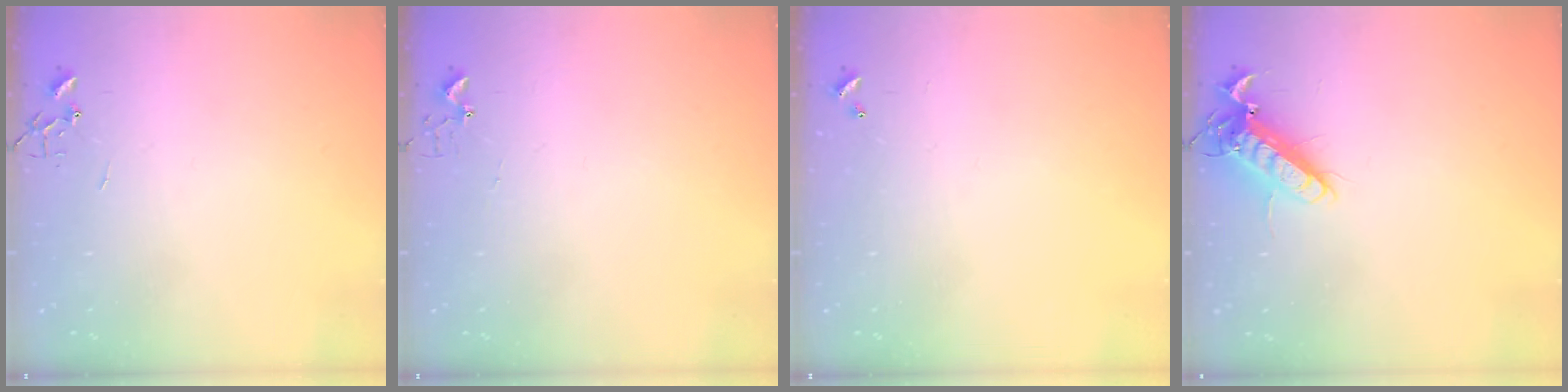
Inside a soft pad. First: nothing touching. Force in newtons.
{"total": 2.7, "press": 2.7, "slide": 0.3}
{"total": 0.0}
{"total": 12.6, "press": 12.4, "slide": 2.4}